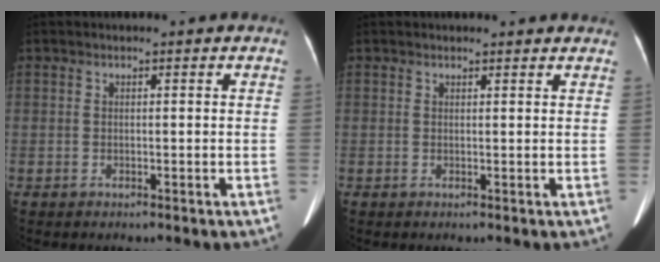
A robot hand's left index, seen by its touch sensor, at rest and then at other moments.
{"total": 4.1, "force": [3.9, 0.8, 1.2], "torque": [-0.009, 0.004, 0.036]}